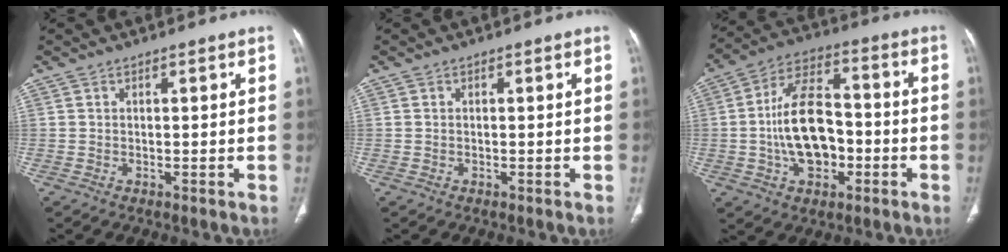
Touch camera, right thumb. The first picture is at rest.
{"total": 0.0}
{"total": 15.5, "force": [-2.5, 9.4, 12.0], "torque": [-0.198, 0.035, -0.044]}